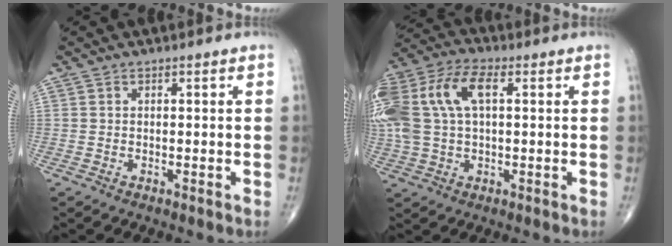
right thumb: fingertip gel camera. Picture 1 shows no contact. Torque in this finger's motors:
{"motor_torque": [1.17, 1.22, 1.38, 0.42, 0.18]}